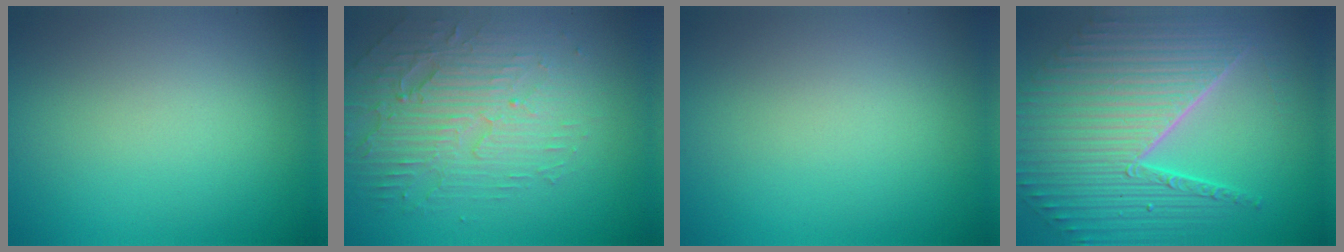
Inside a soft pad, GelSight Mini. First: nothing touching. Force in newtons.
{"total": 4.5, "press": 3.9, "slide": 2.3}
{"total": 0.0}
{"total": 11.1, "press": 7.2, "slide": 8.4}